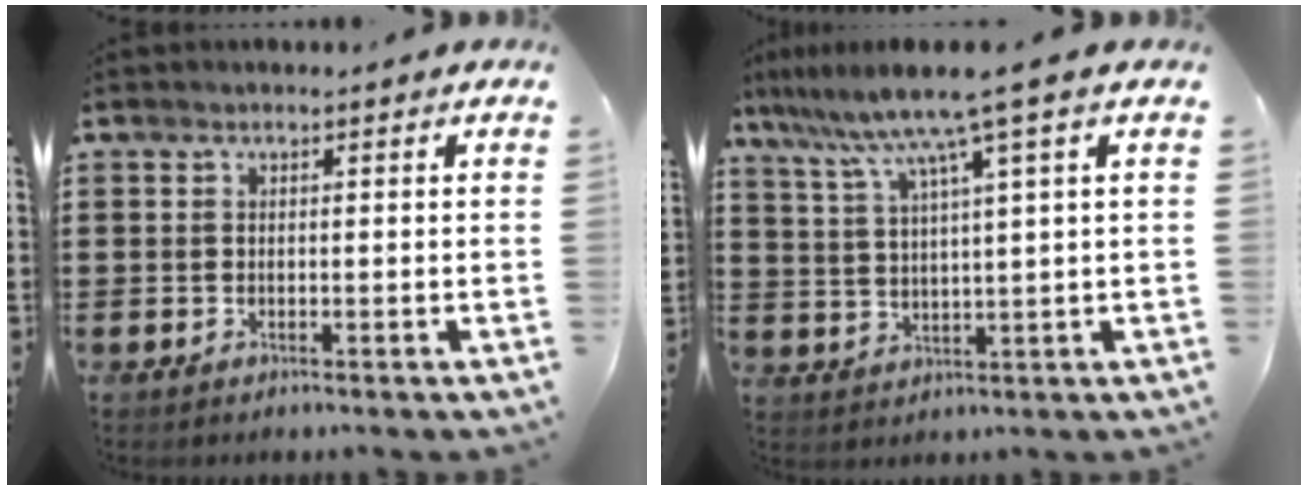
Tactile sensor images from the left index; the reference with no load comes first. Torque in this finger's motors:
{"motor_torque": [2.14, 0.00, 0.92, 0.21]}